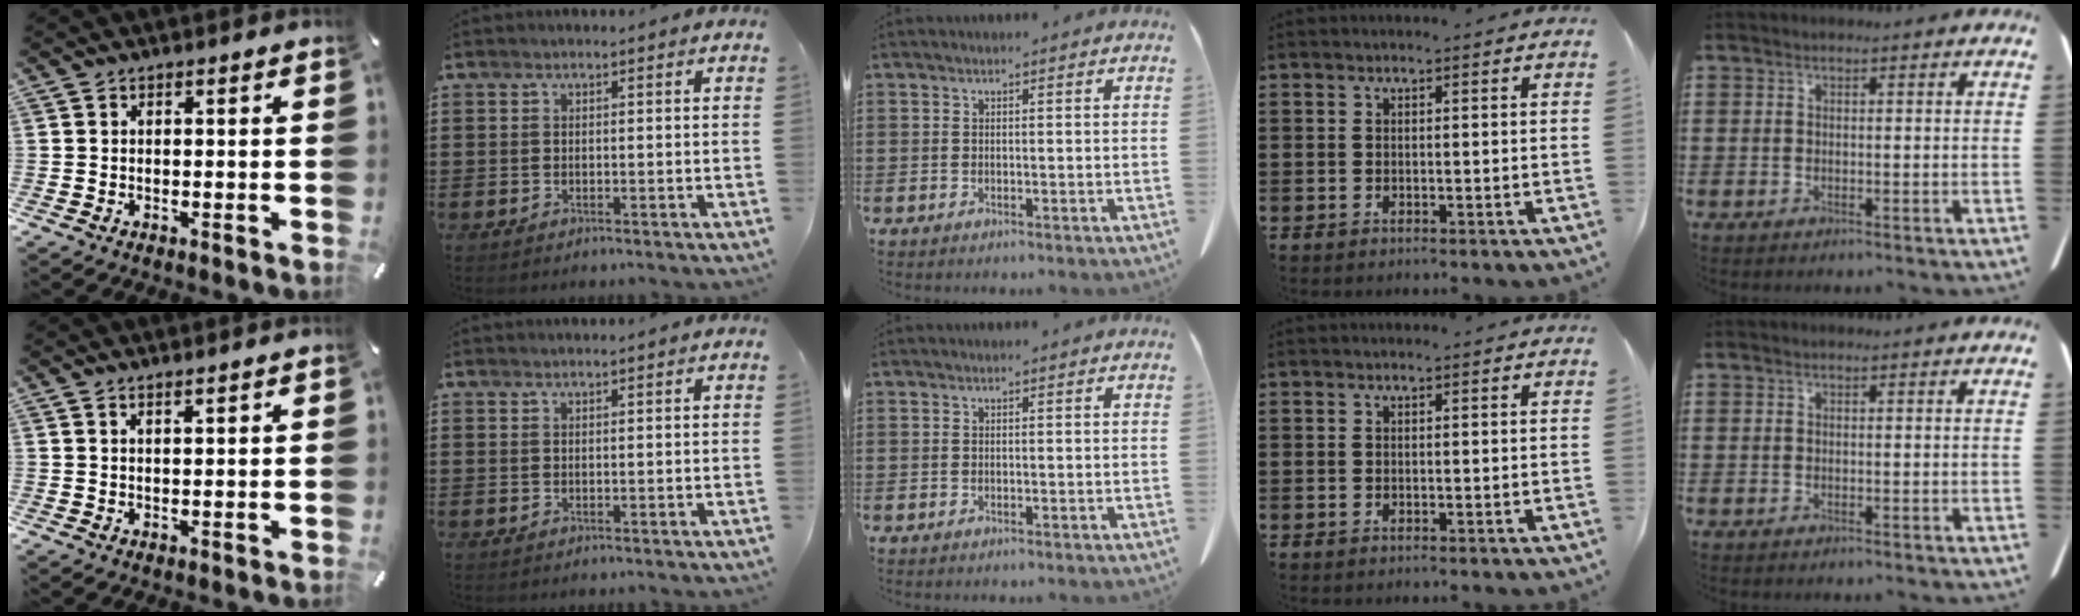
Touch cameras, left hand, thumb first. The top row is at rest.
{"thumb": {"total": 1.3, "force": [1.2, -0.2, 0.6], "torque": [-0.011, -0.003, 0.023]}, "index": {"total": 0.7, "force": [0.6, -0.1, 0.2], "torque": [-0.005, -0.003, 0.013]}}